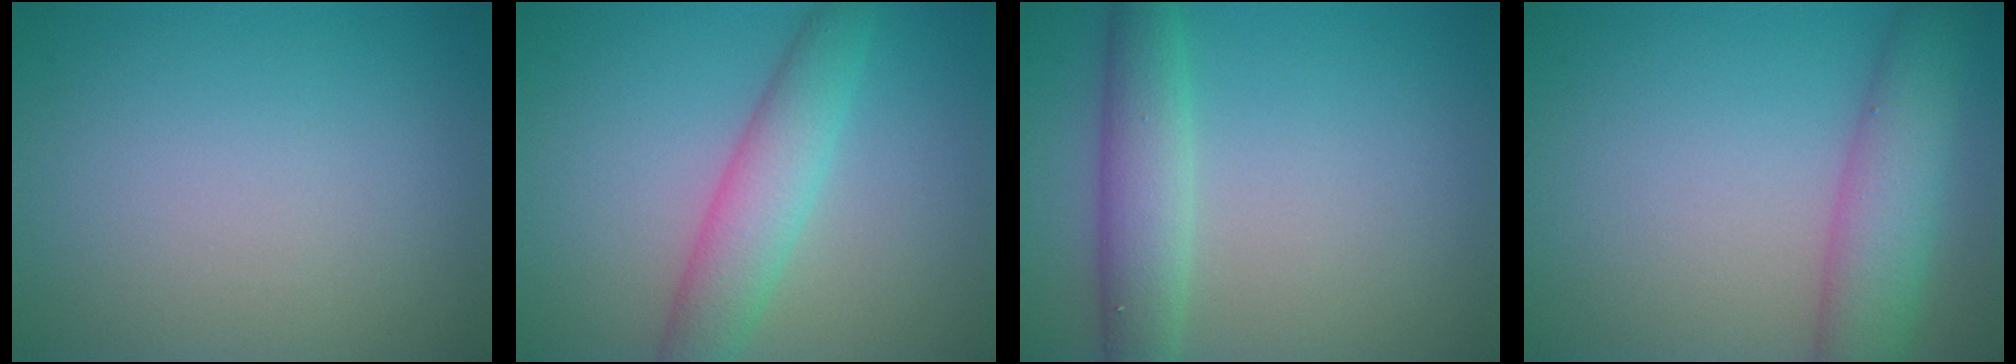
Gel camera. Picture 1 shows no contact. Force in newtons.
{"total": 4.3, "press": 4.3, "slide": 0.2}
{"total": 4.0, "press": 4.0, "slide": 0.2}
{"total": 5.5, "press": 5.5, "slide": 0.2}